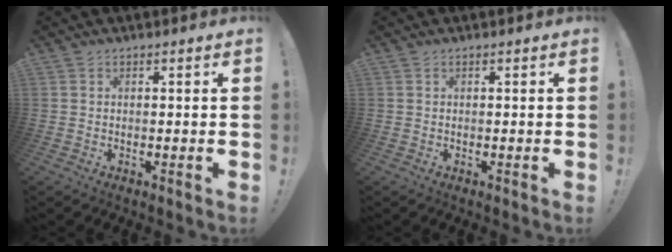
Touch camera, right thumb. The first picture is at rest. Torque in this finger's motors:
{"motor_torque": [-0.10, 0.10, 0.00, 0.00, 0.00]}